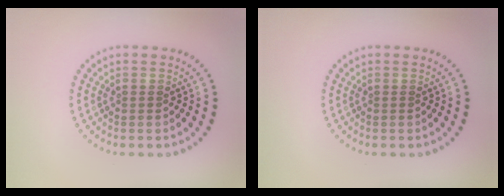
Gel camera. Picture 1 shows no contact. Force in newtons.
{"total": 0.0}